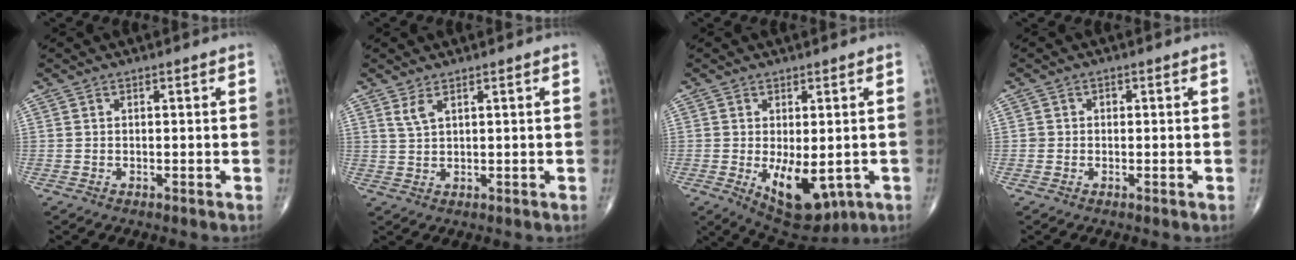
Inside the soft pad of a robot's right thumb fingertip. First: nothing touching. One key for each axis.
{"total": 2.2, "fx": 1.4, "fy": 0.6, "fz": 1.6, "tx": -0.038, "ty": -0.004, "tz": 0.035}
{"total": 10.8, "fx": -2.3, "fy": 5.3, "fz": 9.1, "tx": -0.118, "ty": -0.015, "tz": -0.015}
{"total": 1.1, "fx": 0.0, "fy": 1.1, "fz": 0.3, "tx": 0.004, "ty": 0.004, "tz": -0.002}